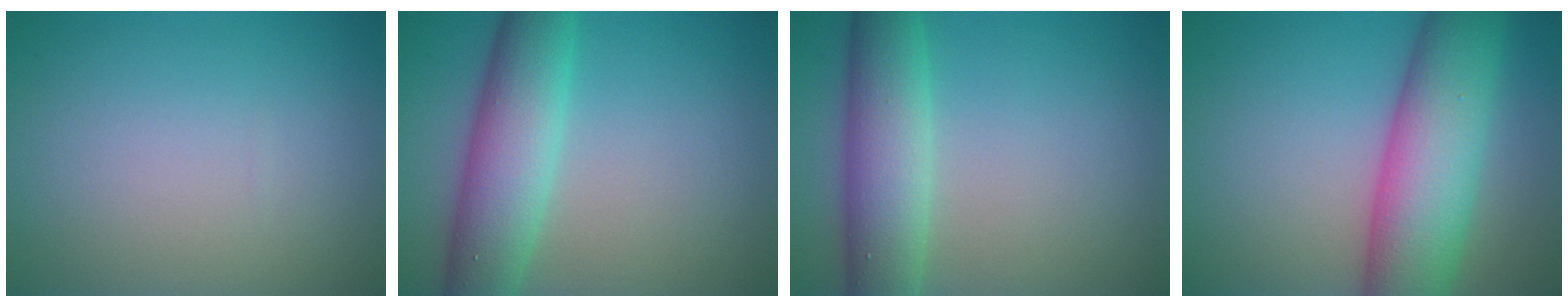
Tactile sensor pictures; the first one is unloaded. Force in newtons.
{"total": 7.0, "press": 7.0, "slide": 0.1}
{"total": 6.4, "press": 6.4, "slide": 0.3}
{"total": 10.5, "press": 10.5, "slide": 0.2}